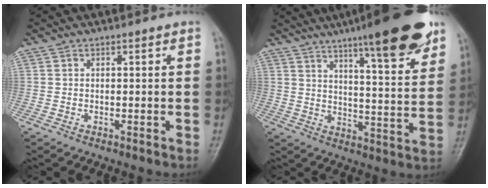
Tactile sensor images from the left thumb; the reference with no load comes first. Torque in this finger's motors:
{"motor_torque": [2.85, 1.32, 1.72, -1.05, 0.12]}